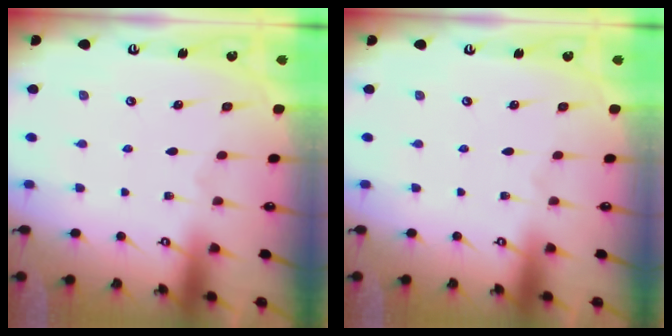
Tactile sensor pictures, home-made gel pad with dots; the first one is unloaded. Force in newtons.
{"total": 0.0}